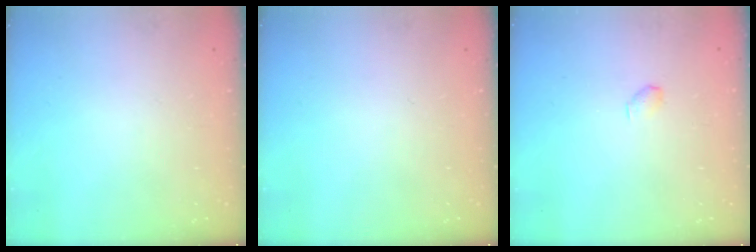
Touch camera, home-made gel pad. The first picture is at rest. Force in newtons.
{"total": 0.0}
{"total": 2.9, "press": 2.9, "slide": 0.5}